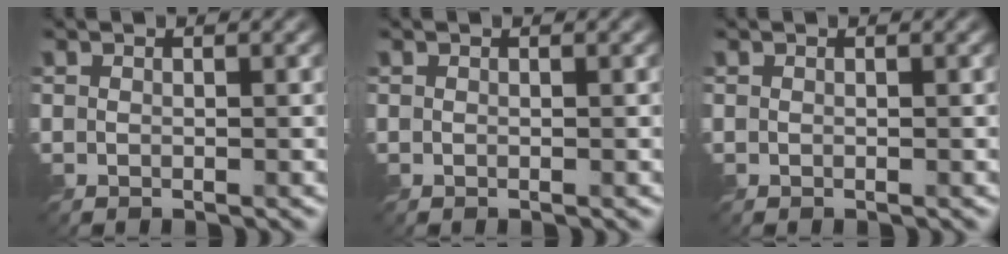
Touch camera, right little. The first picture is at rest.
{"total": 0.0}
{"total": 0.0}